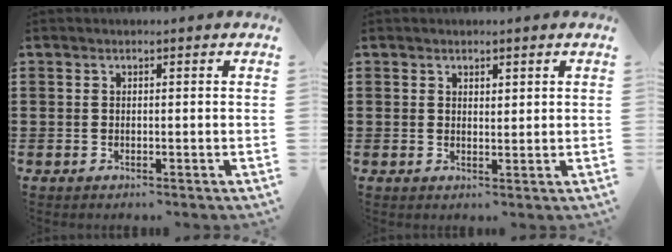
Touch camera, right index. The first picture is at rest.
{"total": 1.3, "force": [1.1, 0.6, 0.2], "torque": [-0.005, 0.002, 0.021]}